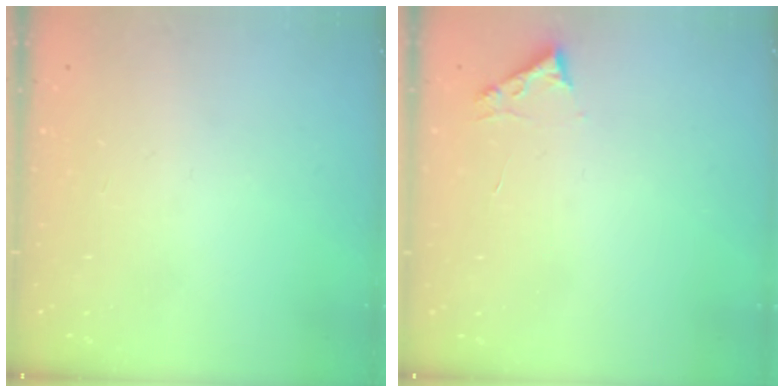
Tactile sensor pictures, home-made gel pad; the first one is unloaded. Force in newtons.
{"total": 2.7, "press": 2.7, "slide": 0.3}